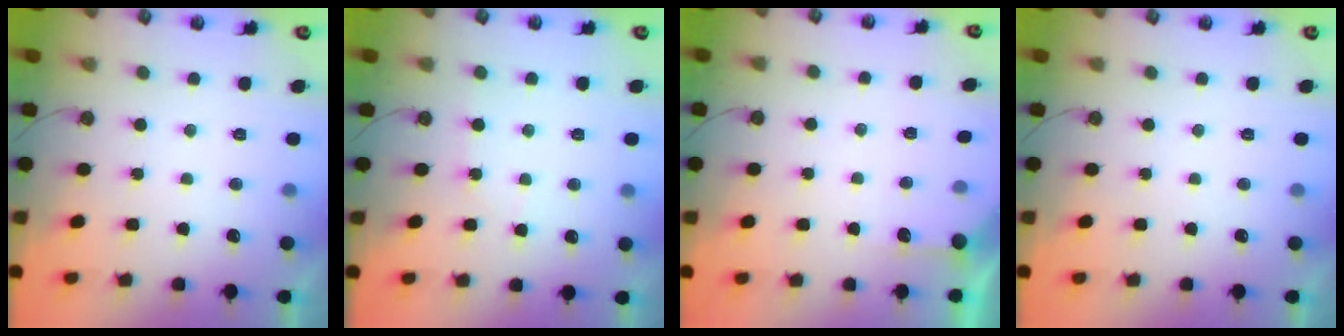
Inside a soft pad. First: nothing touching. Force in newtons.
{"total": 3.1, "press": 3.1, "slide": 0.5}
{"total": 2.3, "press": 2.3, "slide": 0.2}
{"total": 0.7, "press": 0.4, "slide": 0.7}